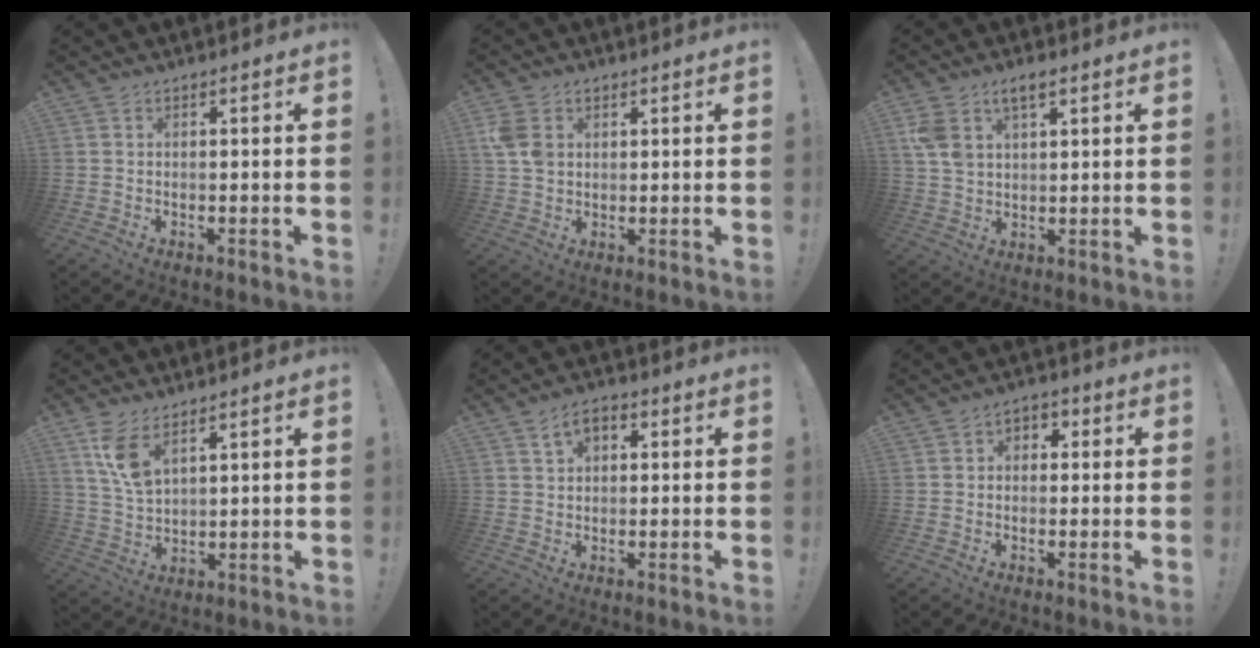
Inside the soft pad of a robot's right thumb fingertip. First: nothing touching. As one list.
[{"total": 6.1, "force": [2.0, 4.7, 3.4], "torque": [-0.063, 0.001, 0.040]}, {"total": 7.0, "force": [3.7, 3.8, 4.5], "torque": [-0.081, -0.007, 0.070]}, {"total": 8.4, "force": [5.0, 3.8, 5.6], "torque": [-0.104, -0.024, 0.093]}, {"total": 5.3, "force": [2.1, 3.3, 3.5], "torque": [-0.057, 0.002, 0.037]}, {"total": 3.2, "force": [-0.8, 2.7, 1.5], "torque": [-0.017, 0.009, -0.016]}]